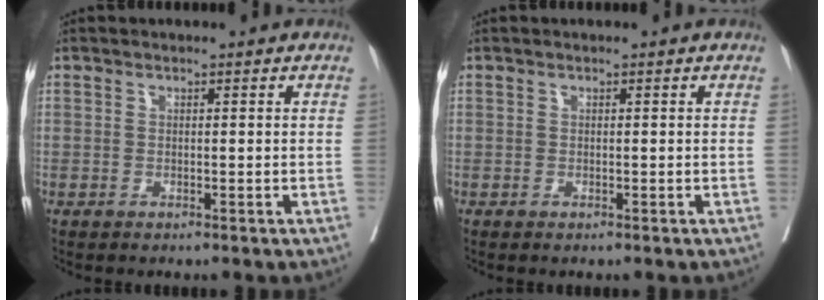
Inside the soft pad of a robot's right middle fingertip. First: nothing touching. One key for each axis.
{"total": 0.0}